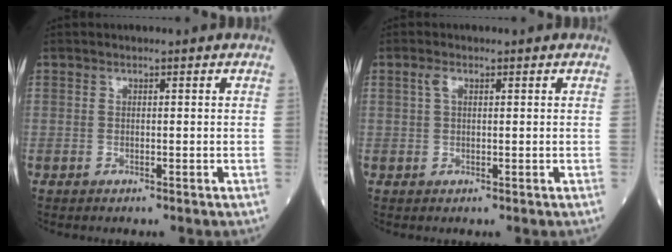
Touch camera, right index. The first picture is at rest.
{"total": 1.5, "force": [0.6, 0.6, 1.2], "torque": [-0.030, 0.009, 0.014]}